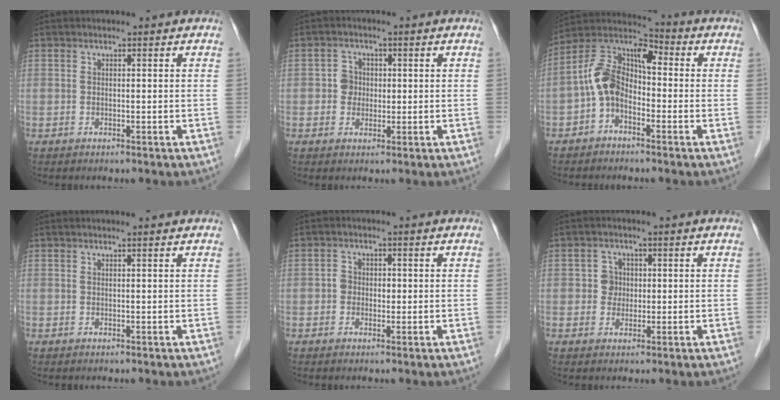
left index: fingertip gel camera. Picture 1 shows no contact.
{"total": 2.8, "force": [0.1, 2.7, 0.7], "torque": [-0.014, 0.007, 0.000]}
{"total": 8.5, "force": [-2.2, 4.8, 6.7], "torque": [-0.148, 0.035, -0.053]}
{"total": 0.6, "force": [0.5, -0.1, 0.3], "torque": [-0.011, 0.002, 0.013]}
{"total": 2.2, "force": [-0.1, 2.0, 1.0], "torque": [-0.015, 0.012, -0.004]}
{"total": 2.6, "force": [0.2, 2.5, 0.4], "torque": [-0.008, 0.006, 0.001]}